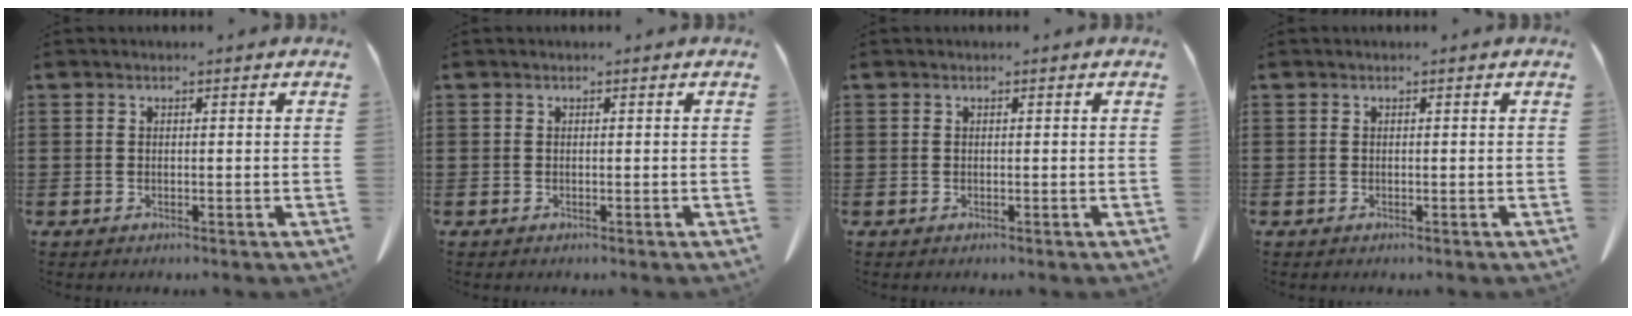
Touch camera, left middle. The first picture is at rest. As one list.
[{"total": 0.0}, {"total": 0.0}, {"total": 0.0}]